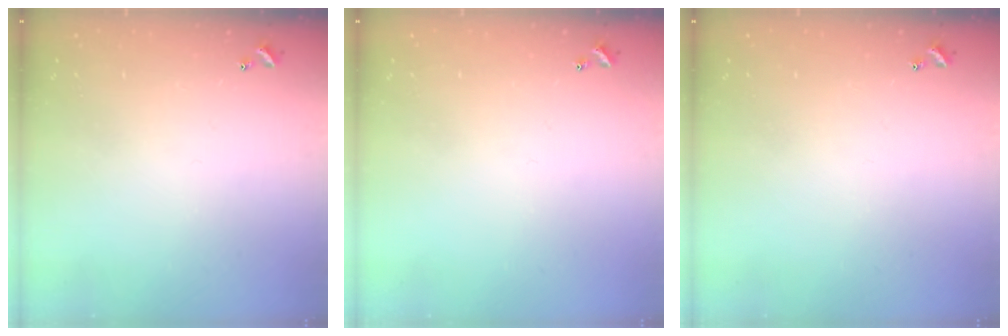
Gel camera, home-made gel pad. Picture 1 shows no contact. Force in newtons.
{"total": 0.0}
{"total": 0.0}